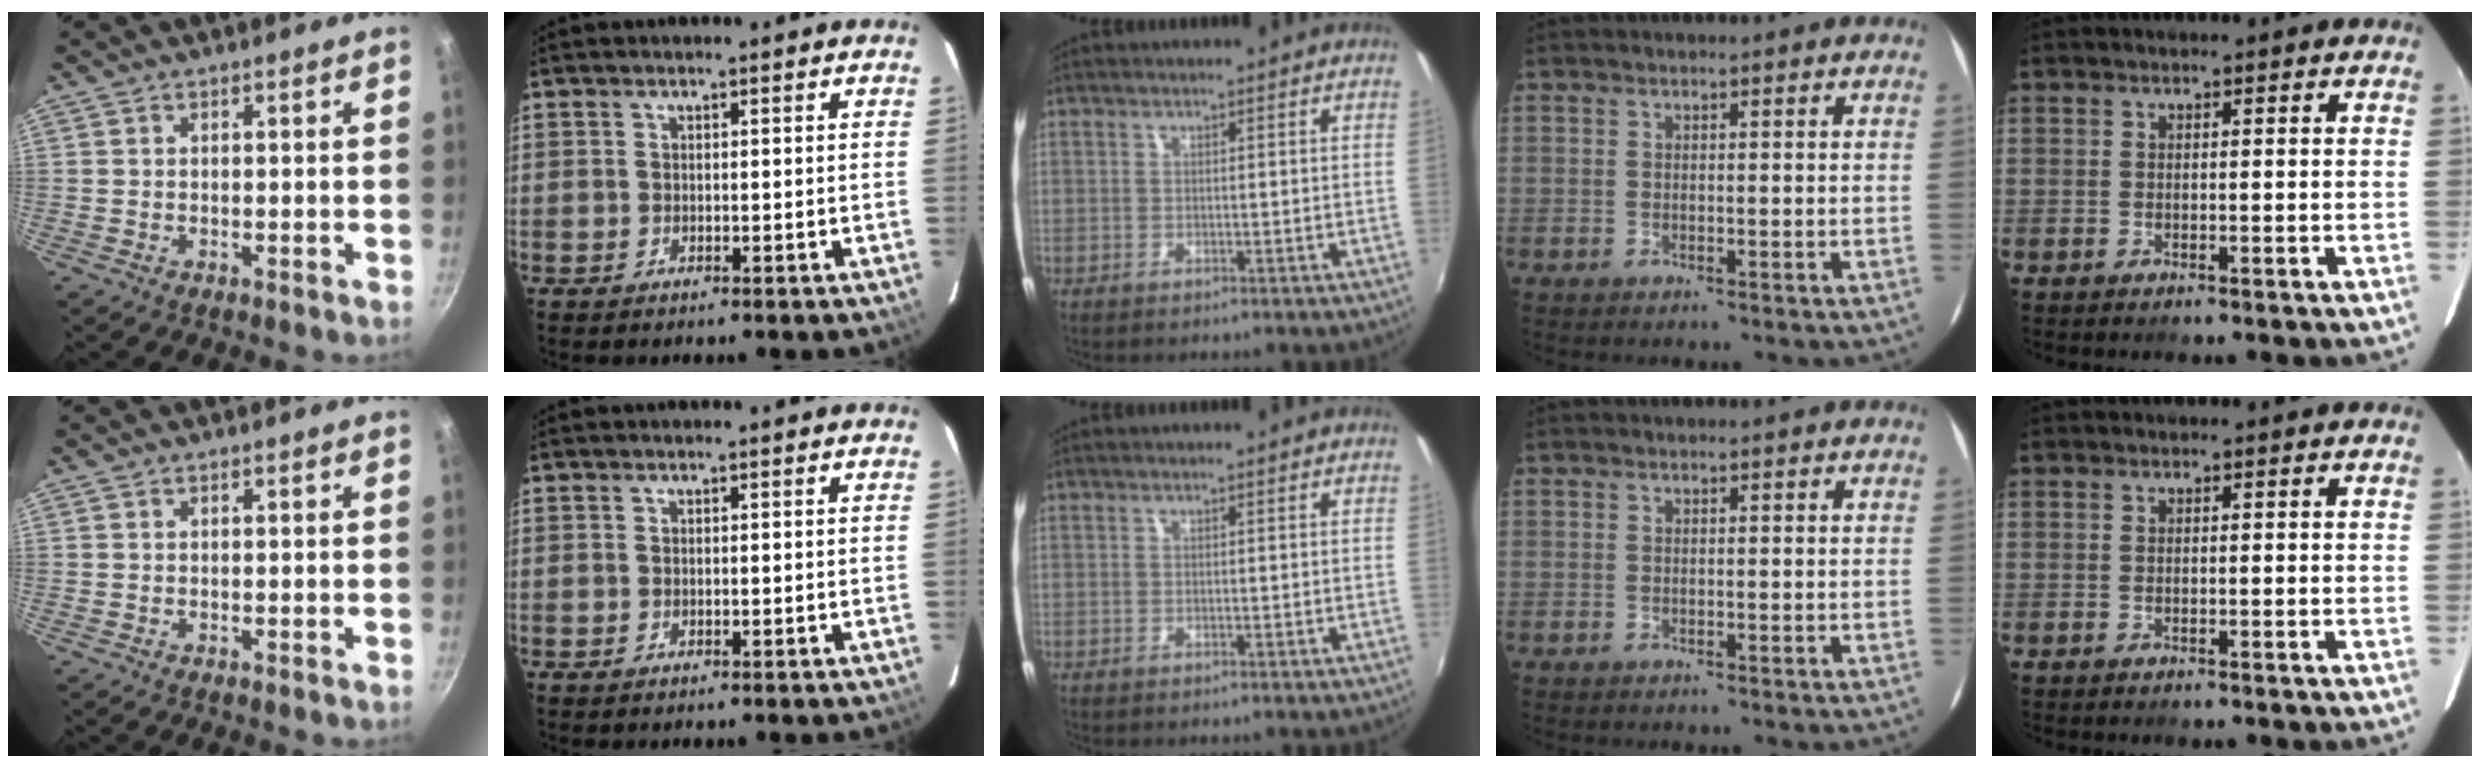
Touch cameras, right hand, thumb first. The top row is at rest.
{}